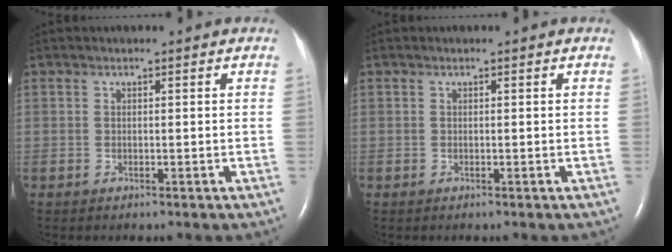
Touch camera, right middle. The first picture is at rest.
{"total": 0.0}